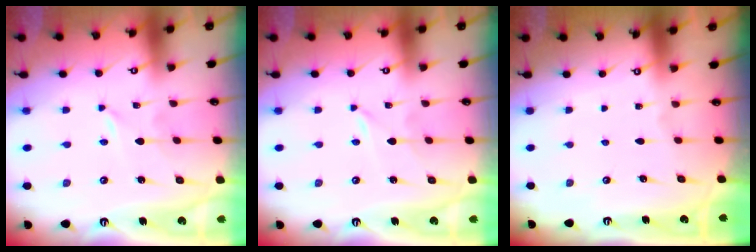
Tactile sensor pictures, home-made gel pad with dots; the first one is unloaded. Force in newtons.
{"total": 0.0}
{"total": 0.0}